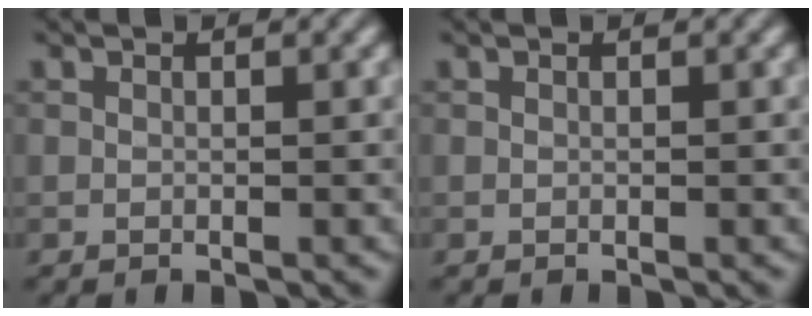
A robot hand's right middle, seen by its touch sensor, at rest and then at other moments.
{"total": 0.0}